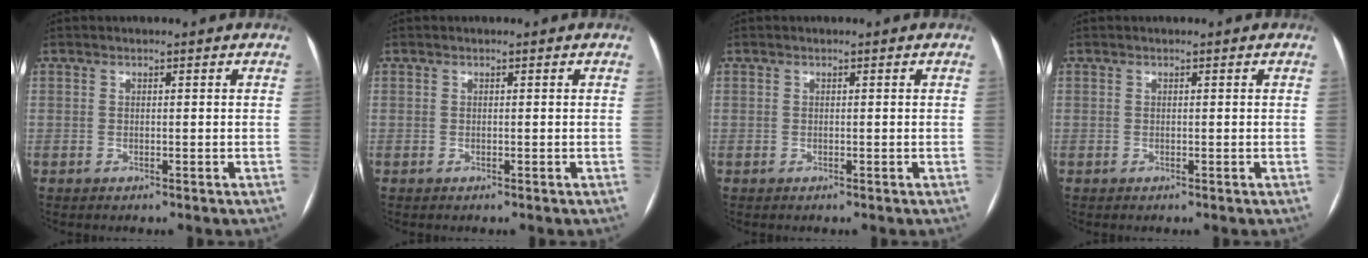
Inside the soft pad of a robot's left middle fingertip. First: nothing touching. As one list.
[{"total": 0.0}, {"total": 0.0}, {"total": 0.0}]